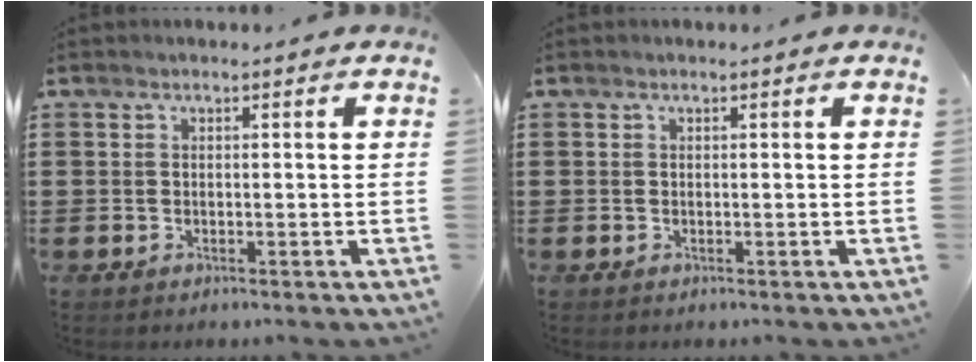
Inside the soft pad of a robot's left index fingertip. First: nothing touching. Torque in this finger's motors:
{"motor_torque": [-0.05, 0.02, 0.00, -0.01]}